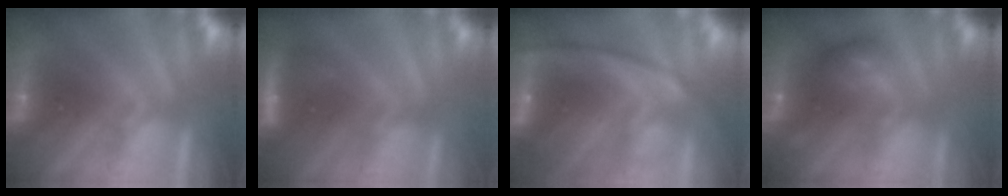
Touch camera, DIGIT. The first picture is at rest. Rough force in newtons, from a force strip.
{"total": 2.9}
{"total": 14.6}
{"total": 6.1}